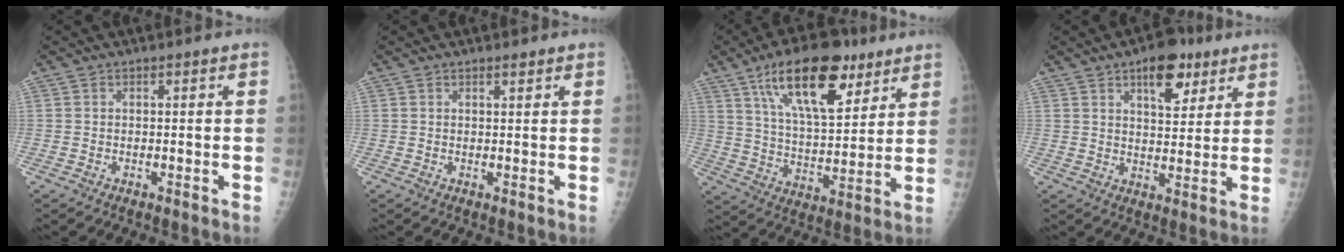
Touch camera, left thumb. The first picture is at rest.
{"total": 1.0, "force": [0.8, 0.4, 0.5], "torque": [-0.005, -0.006, 0.011]}
{"total": 19.2, "force": [10.9, 8.0, 13.7], "torque": [-0.192, -0.042, 0.187]}
{"total": 9.6, "force": [5.6, 4.6, 6.3], "torque": [-0.066, -0.026, 0.080]}